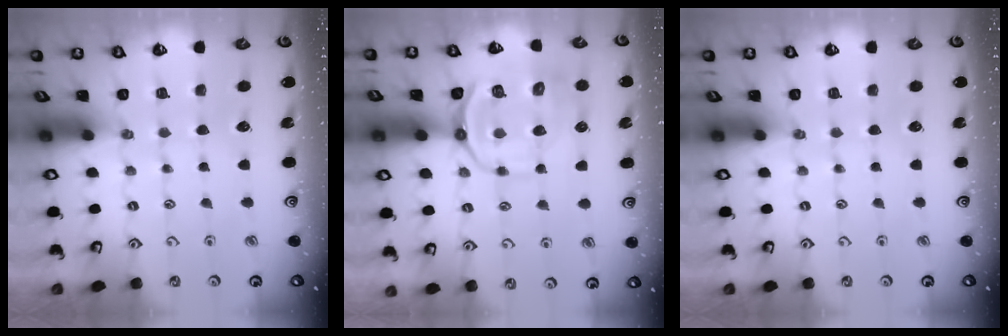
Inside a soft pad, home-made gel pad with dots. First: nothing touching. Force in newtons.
{"total": 13.7, "press": 13.5, "slide": 1.7}
{"total": 0.0}